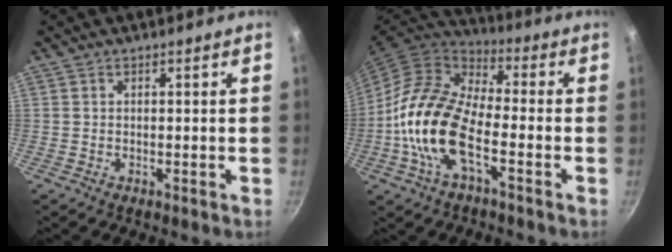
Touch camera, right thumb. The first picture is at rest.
{"total": 17.0, "force": [-4.6, 8.1, 14.2], "torque": [-0.264, 0.031, -0.105]}